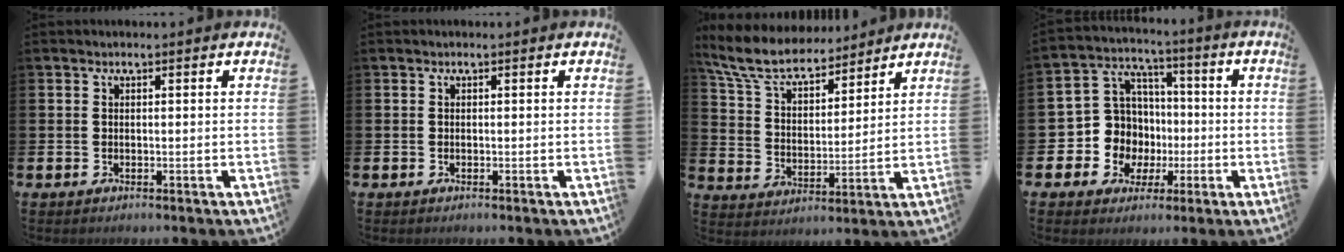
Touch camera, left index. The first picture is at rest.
{"total": 0.0}
{"total": 8.4, "force": [7.6, 2.5, 2.4], "torque": [-0.085, -0.044, 0.138]}
{"total": 8.9, "force": [-1.1, 8.6, 1.9], "torque": [-0.102, -0.002, -0.019]}